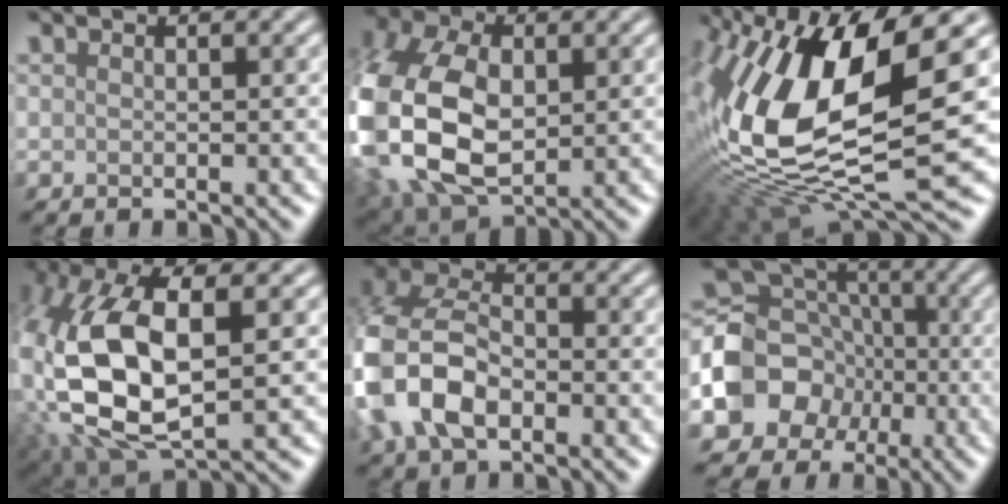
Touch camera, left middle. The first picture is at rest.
{"total": 15.1, "force": [-0.5, 10.4, 11.0], "torque": [-0.283, -0.024, -0.003]}
{"total": 16.8, "force": [1.3, 8.0, 14.7], "torque": [-0.319, -0.005, 0.020]}
{"total": 14.8, "force": [0.4, 8.0, 12.5], "torque": [-0.287, -0.011, 0.011]}
{"total": 10.4, "force": [-3.3, 6.5, 7.4], "torque": [-0.176, -0.002, -0.078]}
{"total": 9.1, "force": [-2.6, 7.8, 3.9], "torque": [-0.065, 0.005, -0.065]}